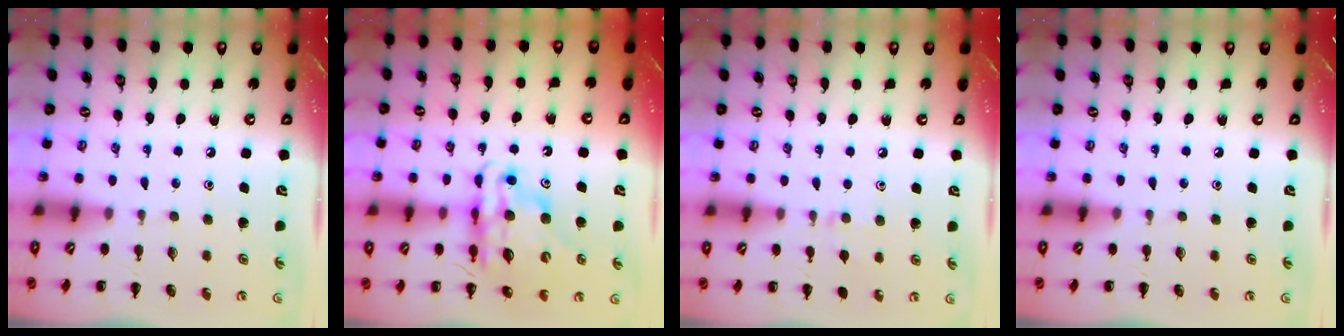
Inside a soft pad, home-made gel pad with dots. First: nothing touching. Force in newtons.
{"total": 15.3, "press": 14.8, "slide": 4.1}
{"total": 5.2, "press": 4.8, "slide": 1.9}
{"total": 0.0}